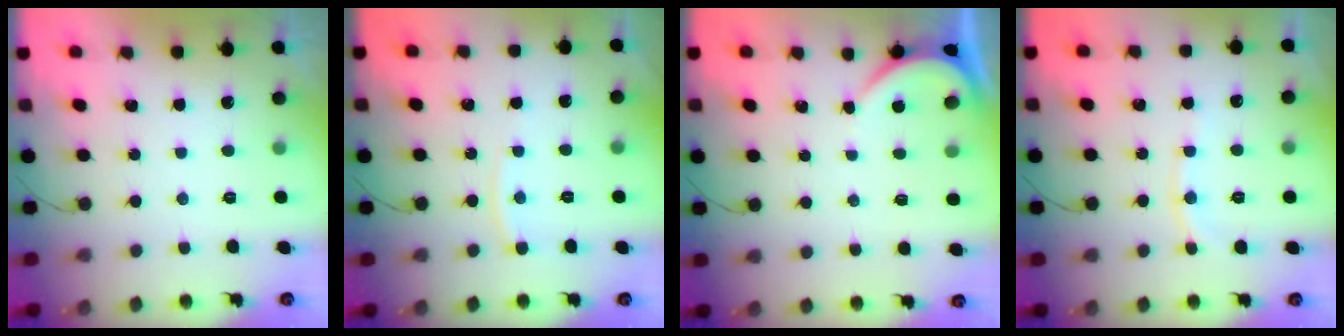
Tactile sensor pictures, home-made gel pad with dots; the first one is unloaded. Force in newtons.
{"total": 3.4, "press": 3.3, "slide": 0.4}
{"total": 2.4, "press": 2.4, "slide": 0.2}
{"total": 5.7, "press": 5.6, "slide": 0.8}